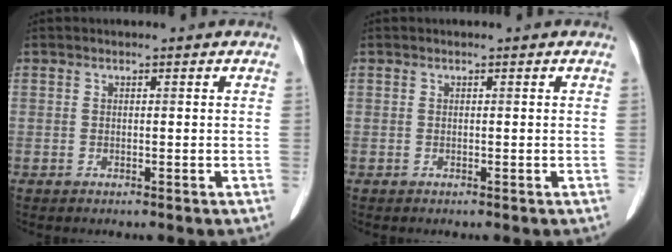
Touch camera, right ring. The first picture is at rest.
{"total": 0.0}